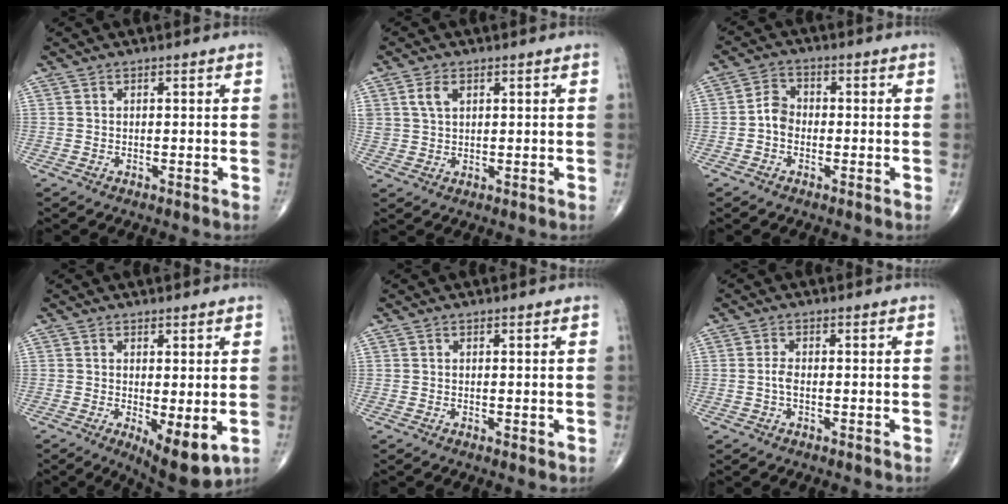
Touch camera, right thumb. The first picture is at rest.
{"total": 3.7, "force": [1.5, 2.3, 2.5], "torque": [-0.045, 0.000, 0.033]}
{"total": 4.0, "force": [-1.1, 3.1, 2.2], "torque": [-0.024, 0.016, -0.030]}
{"total": 7.7, "force": [-1.5, 2.8, 7.1], "torque": [-0.099, -0.023, -0.014]}
{"total": 0.7, "force": [-0.1, 0.4, 0.6], "torque": [-0.010, -0.003, -0.002]}
{"total": 1.7, "force": [-0.4, 0.7, 1.5], "torque": [-0.030, 0.003, -0.010]}